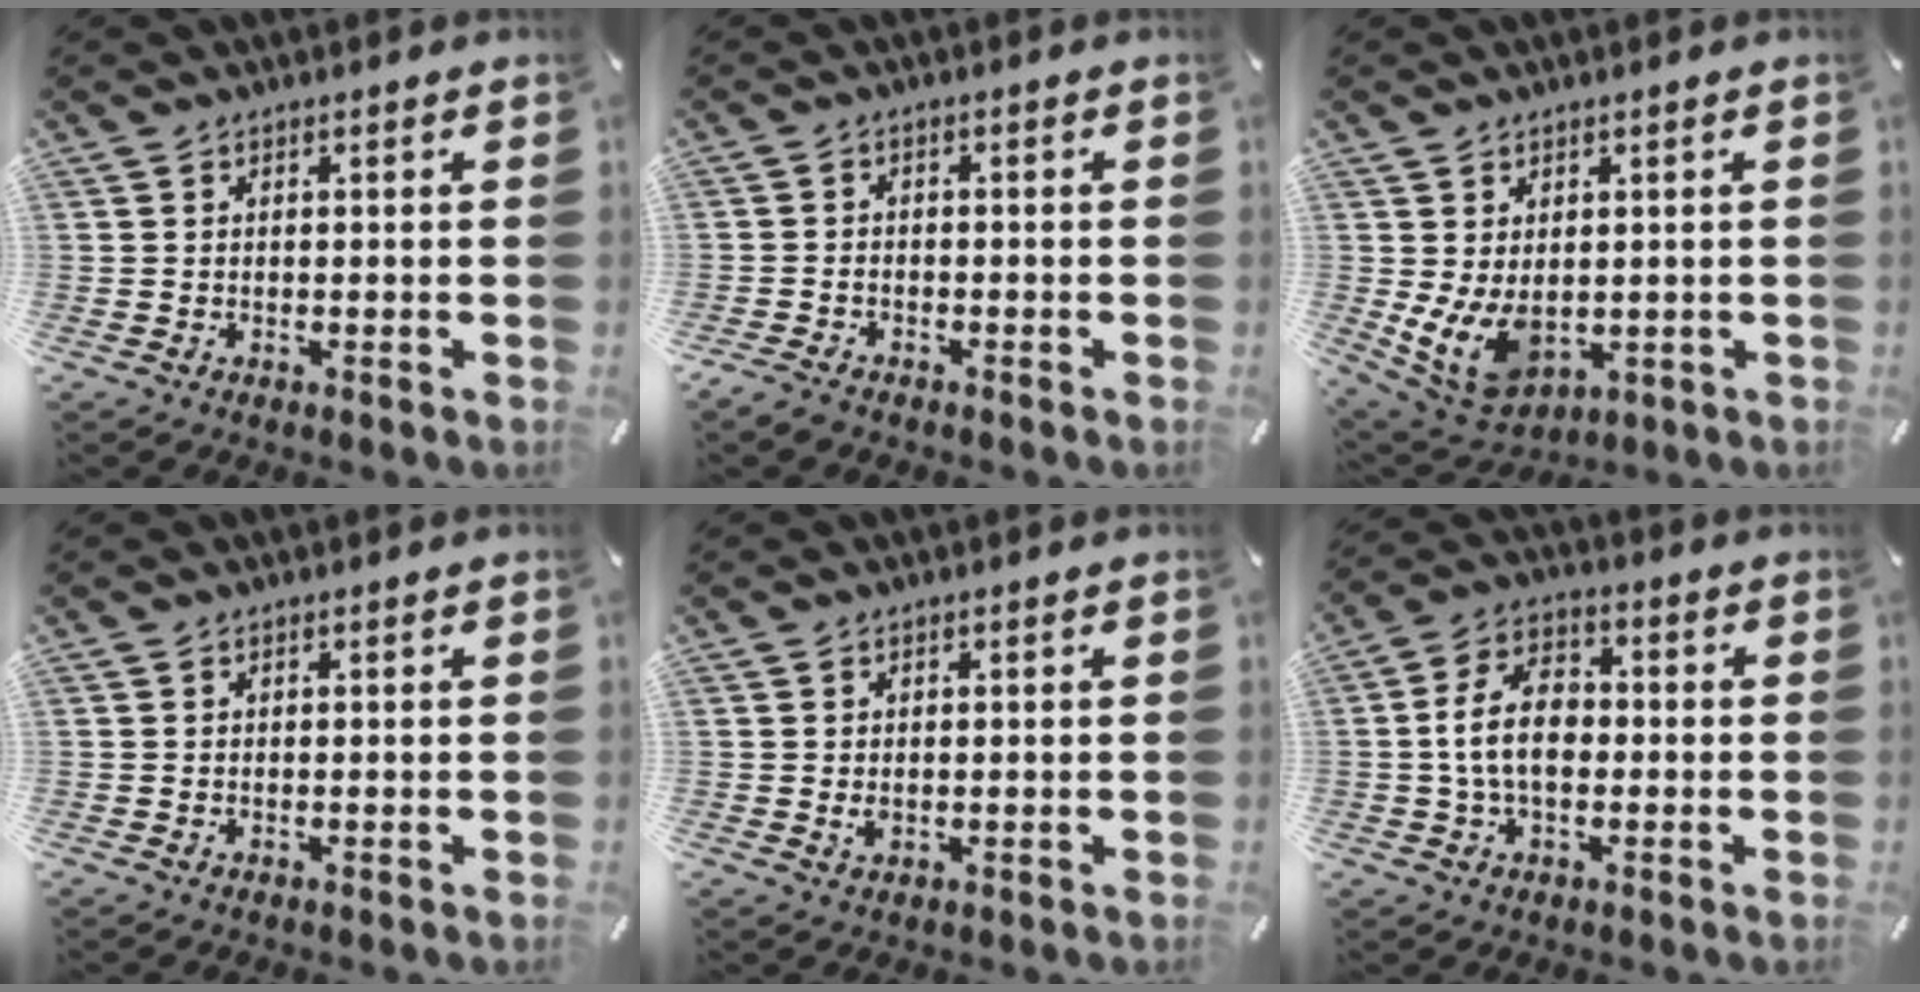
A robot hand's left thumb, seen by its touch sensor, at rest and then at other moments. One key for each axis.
{"total": 2.1, "fx": -1.7, "fy": 1.0, "fz": 0.8, "tx": -0.022, "ty": 0.007, "tz": -0.035}
{"total": 8.5, "fx": 0.3, "fy": 6.4, "fz": 5.6, "tx": -0.112, "ty": -0.011, "tz": 0.011}
{"total": 0.0}
{"total": 1.2, "fx": 0.0, "fy": 0.9, "fz": 0.9, "tx": -0.019, "ty": 0.001, "tz": 0.000}
{"total": 10.4, "fx": -0.8, "fy": 6.6, "fz": 8.0, "tx": -0.158, "ty": 0.013, "tz": -0.016}